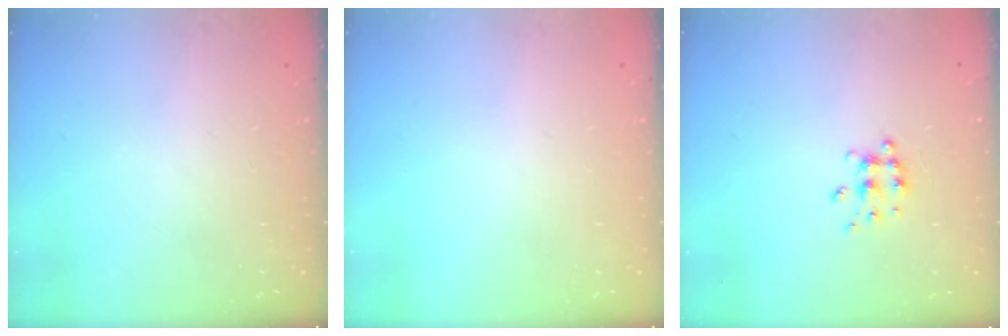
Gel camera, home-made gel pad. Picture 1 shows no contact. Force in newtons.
{"total": 0.0}
{"total": 6.5, "press": 6.5, "slide": 0.6}